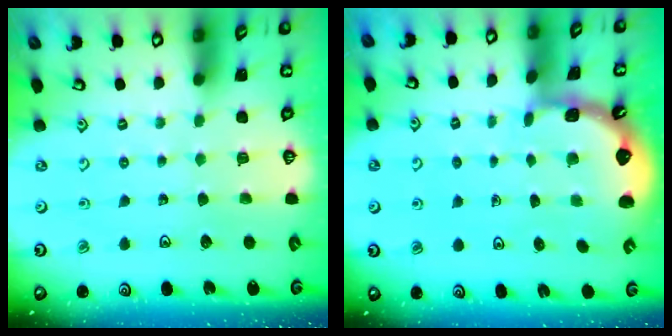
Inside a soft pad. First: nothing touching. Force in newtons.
{"total": 1.2, "press": 1.1, "slide": 0.1}